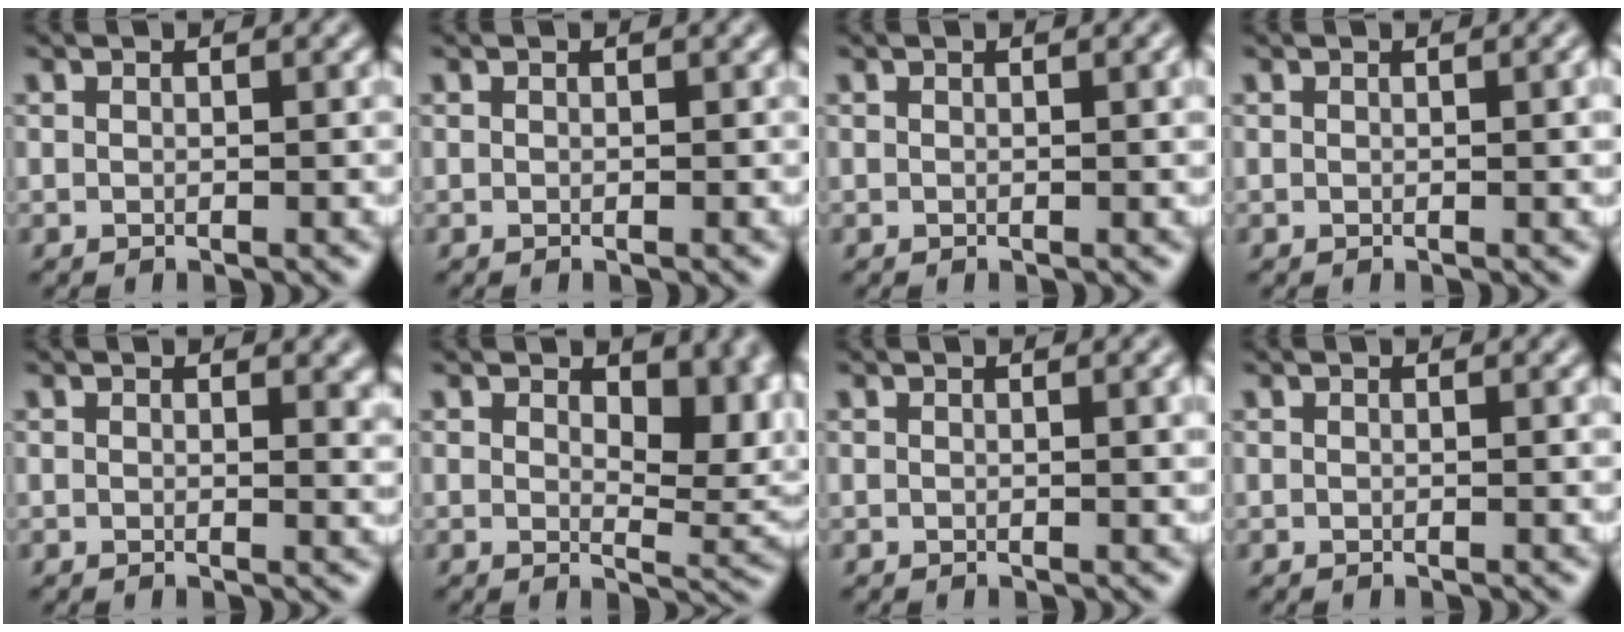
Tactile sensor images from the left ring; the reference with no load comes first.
{"total": 0.0}
{"total": 1.0, "force": [0.3, 0.2, 0.9], "torque": [-0.011, 0.003, 0.004]}
{"total": 1.3, "force": [0.2, 0.3, 1.3], "torque": [-0.014, 0.003, 0.001]}
{"total": 1.8, "force": [0.7, 0.8, 1.4], "torque": [-0.013, -0.004, 0.011]}
{"total": 6.5, "force": [2.3, 3.4, 5.1], "torque": [-0.063, -0.011, 0.036]}
{"total": 1.6, "force": [0.5, 0.5, 1.5], "torque": [-0.016, 0.003, 0.005]}
{"total": 0.0}